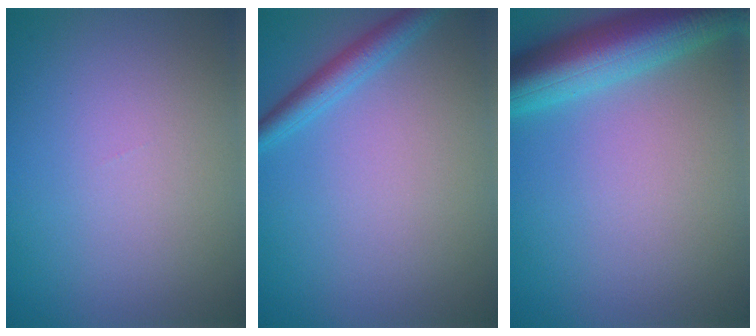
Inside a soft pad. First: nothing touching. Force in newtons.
{"total": 2.5, "press": 2.5, "slide": 0.1}
{"total": 8.0, "press": 8.0, "slide": 0.3}